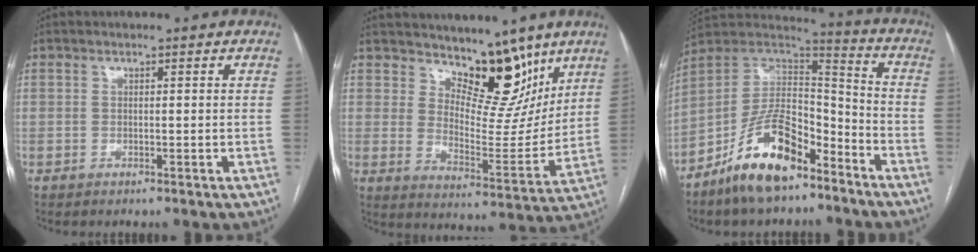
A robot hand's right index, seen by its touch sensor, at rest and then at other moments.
{"total": 12.1, "force": [8.9, 5.1, 6.4], "torque": [-0.077, -0.014, 0.149]}
{"total": 15.1, "force": [-10.2, 7.0, 8.8], "torque": [-0.152, 0.033, -0.182]}